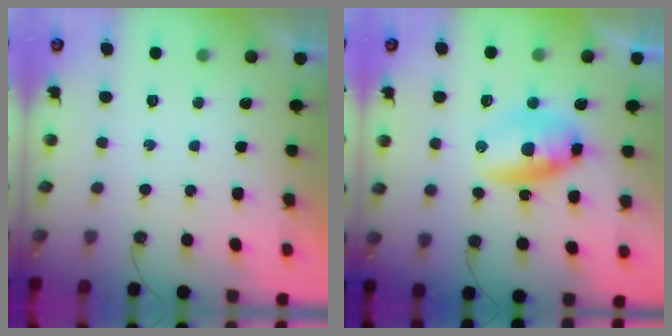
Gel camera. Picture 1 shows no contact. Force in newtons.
{"total": 8.5, "press": 8.4, "slide": 0.7}